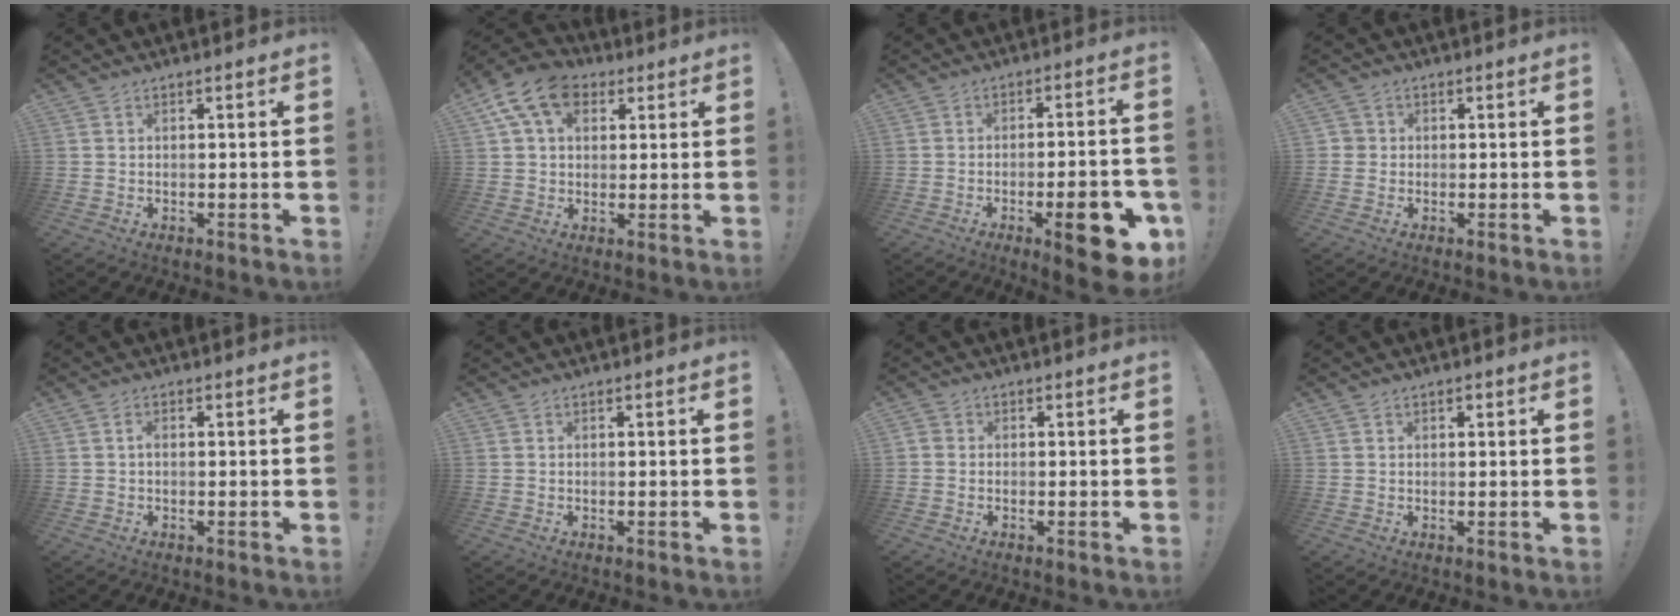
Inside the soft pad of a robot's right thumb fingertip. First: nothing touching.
{"total": 13.4, "force": [5.7, 9.2, 7.9], "torque": [-0.133, -0.017, 0.108]}
{"total": 13.5, "force": [-5.7, 3.7, 11.7], "torque": [-0.137, 0.020, -0.081]}
{"total": 2.2, "force": [-0.3, 2.1, 0.6], "torque": [-0.005, 0.003, -0.006]}
{"total": 0.8, "force": [-0.1, 0.6, 0.6], "torque": [-0.015, 0.006, -0.003]}
{"total": 0.0}
{"total": 1.2, "force": [-0.7, 0.9, 0.4], "torque": [-0.008, 0.005, -0.012]}
{"total": 0.8, "force": [0.5, 0.6, 0.3], "torque": [0.001, -0.001, 0.008]}